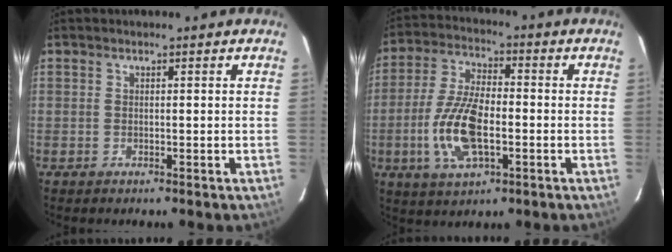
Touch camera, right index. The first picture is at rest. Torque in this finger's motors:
{"motor_torque": [0.41, -0.42, 0.29, 0.07]}